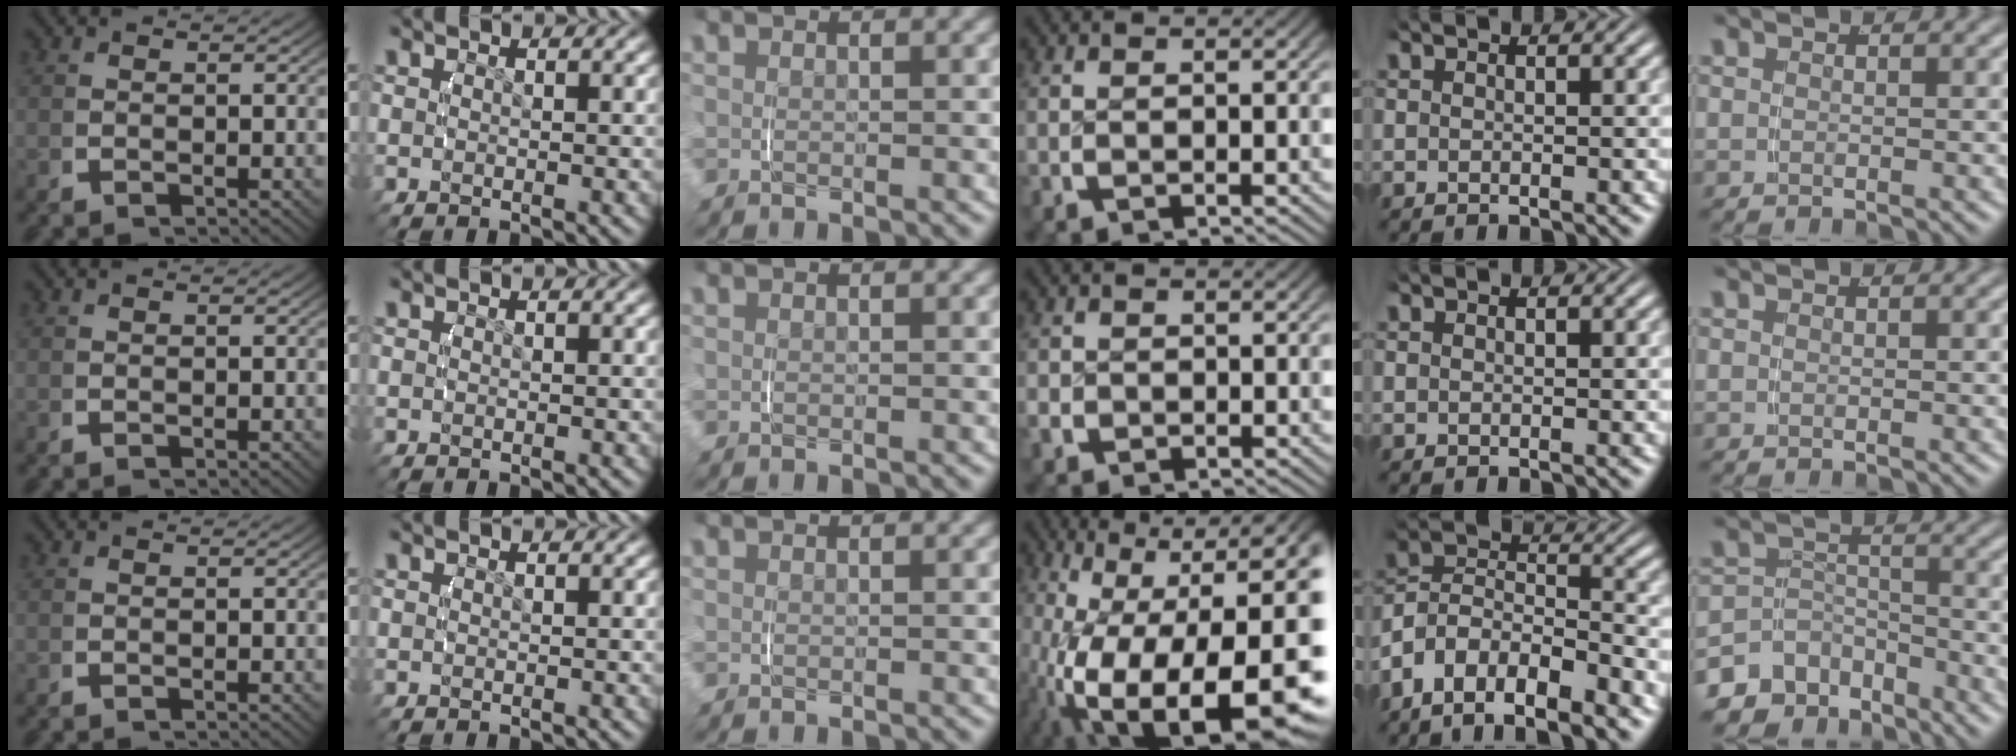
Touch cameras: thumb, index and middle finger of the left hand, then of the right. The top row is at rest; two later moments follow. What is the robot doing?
{"motion": "lift_and_place", "object": "backpack"}